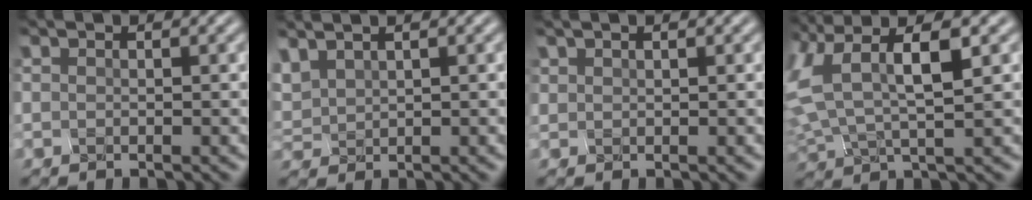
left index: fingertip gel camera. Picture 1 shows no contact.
{"total": 2.3, "force": [2.2, 0.6, 0.4], "torque": [-0.035, 0.017, 0.056]}
{"total": 1.0, "force": [1.0, -0.2, -0.2], "torque": [-0.001, -0.002, 0.025]}
{"total": 8.4, "force": [2.9, 4.0, 6.7], "torque": [-0.170, 0.010, 0.065]}